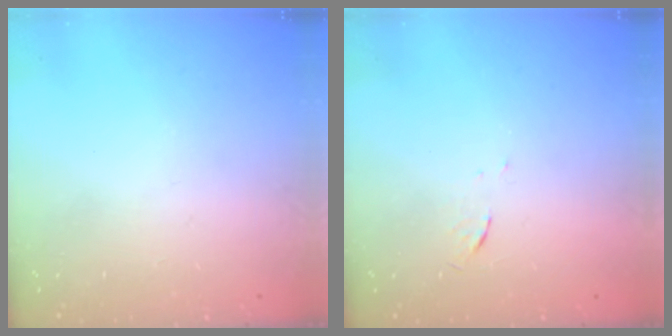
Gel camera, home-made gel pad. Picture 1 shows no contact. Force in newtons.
{"total": 3.1, "press": 2.8, "slide": 1.2}